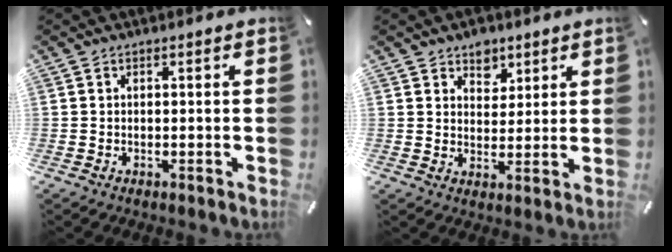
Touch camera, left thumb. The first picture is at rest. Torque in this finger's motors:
{"motor_torque": [0.92, 0.58, 0.45, -0.45, 0.16]}